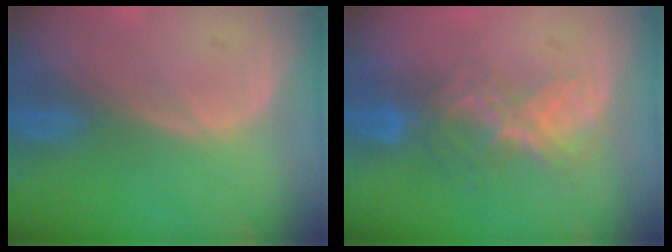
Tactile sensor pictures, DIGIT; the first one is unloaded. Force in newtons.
{"total": 6.5, "press": 5.7, "slide": 3.2}